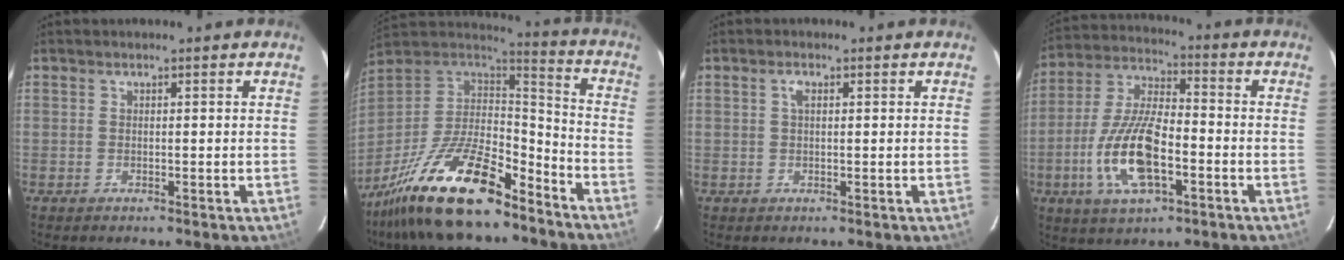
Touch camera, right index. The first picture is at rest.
{"total": 23.0, "force": [-15.8, 7.3, 15.0], "torque": [-0.300, -0.024, -0.273]}
{"total": 1.6, "force": [0.6, 0.8, 1.3], "torque": [-0.027, 0.005, 0.010]}
{"total": 15.3, "force": [-4.9, 5.8, 13.3], "torque": [-0.286, -0.006, -0.090]}